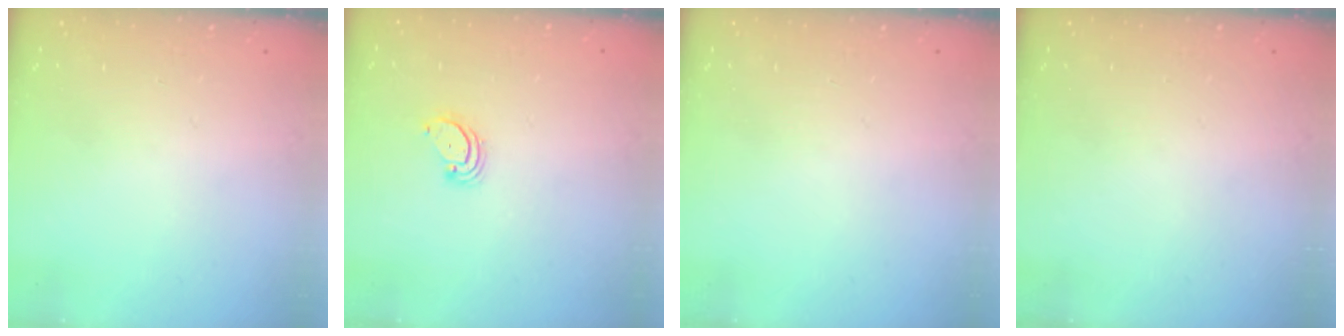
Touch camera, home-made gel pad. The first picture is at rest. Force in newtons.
{"total": 2.2, "press": 2.2, "slide": 0.3}
{"total": 0.0}
{"total": 0.0}